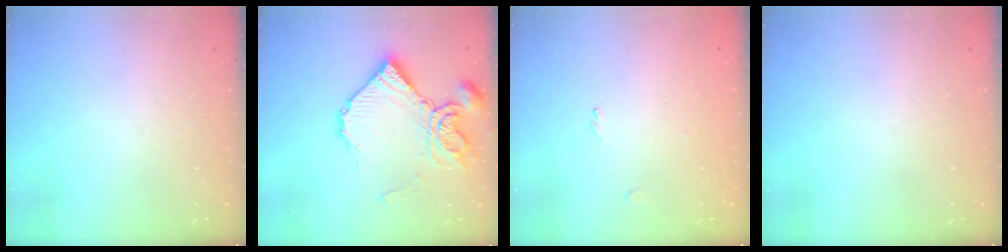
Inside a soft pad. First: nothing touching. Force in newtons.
{"total": 14.3, "press": 14.2, "slide": 1.7}
{"total": 0.0}
{"total": 0.0}